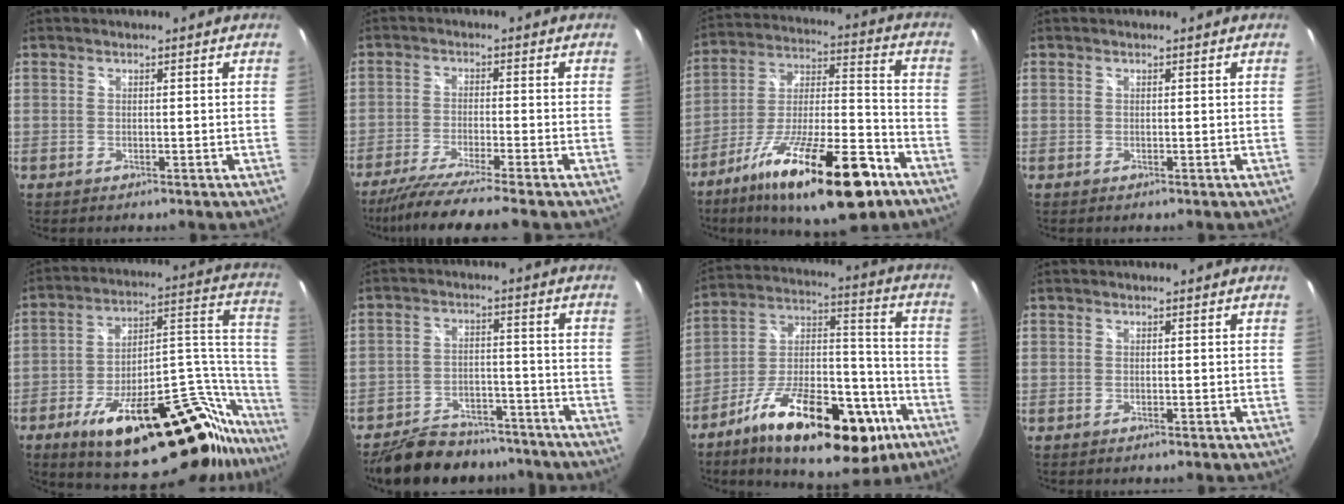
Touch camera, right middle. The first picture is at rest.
{"total": 9.5, "force": [-8.2, -1.4, 4.5], "torque": [-0.101, -0.033, -0.141]}
{"total": 24.6, "force": [-14.8, 6.9, 18.5], "torque": [-0.313, -0.025, -0.239]}
{"total": 0.0}
{"total": 33.9, "force": [-22.8, 11.6, 22.3], "torque": [-0.269, 0.030, -0.329]}
{"total": 16.2, "force": [-13.8, 6.3, 5.7], "torque": [-0.129, 0.008, -0.189]}
{"total": 26.9, "force": [-15.0, 11.2, 19.3], "torque": [-0.302, 0.005, -0.228]}
{"total": 0.0}